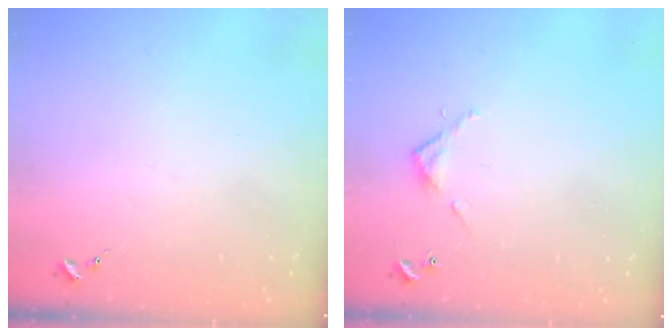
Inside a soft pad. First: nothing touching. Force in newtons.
{"total": 3.2, "press": 3.2, "slide": 0.2}